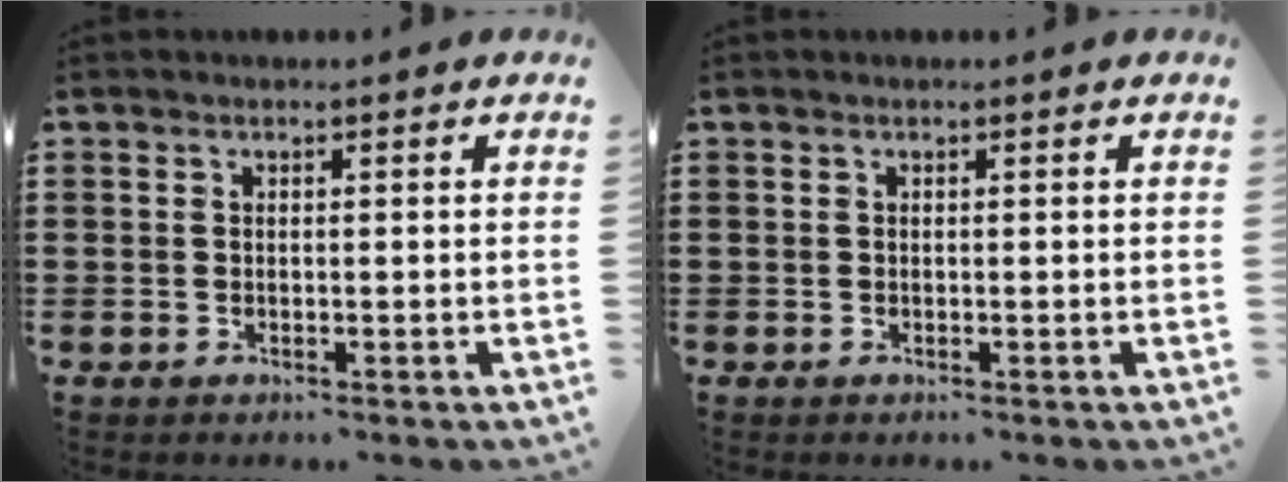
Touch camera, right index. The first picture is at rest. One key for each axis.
{"total": 0.0}